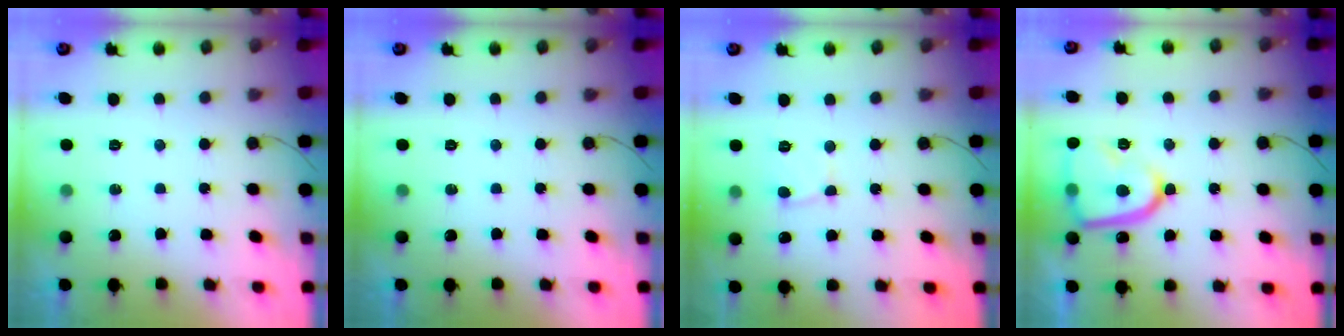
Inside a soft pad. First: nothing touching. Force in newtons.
{"total": 0.0}
{"total": 2.6, "press": 2.6, "slide": 0.1}
{"total": 15.8, "press": 15.7, "slide": 1.3}